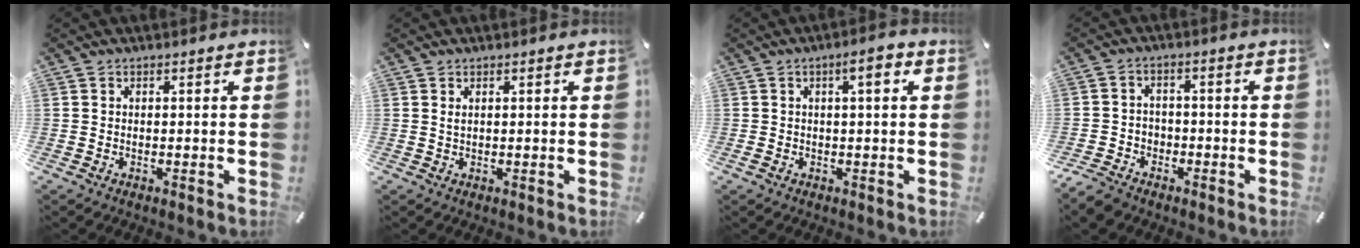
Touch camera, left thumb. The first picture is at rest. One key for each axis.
{"total": 0.6, "fx": 0.3, "fy": 0.5, "fz": 0.4, "tx": -0.009, "ty": 0.002, "tz": 0.004}
{"total": 5.0, "fx": 1.6, "fy": 0.4, "fz": 4.7, "tx": -0.078, "ty": -0.006, "tz": 0.020}
{"total": 5.1, "fx": -3.4, "fy": 3.7, "fz": 1.0, "tx": -0.028, "ty": 0.020, "tz": -0.067}